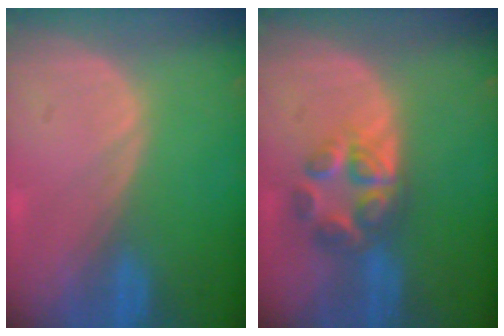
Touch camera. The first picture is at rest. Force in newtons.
{"total": 6.7, "press": 5.7, "slide": 3.5}